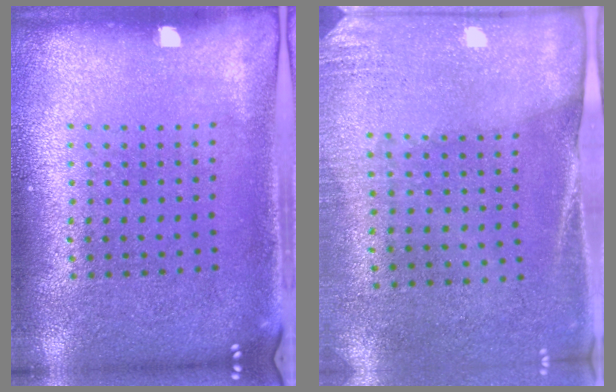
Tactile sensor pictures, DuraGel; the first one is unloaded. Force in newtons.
{"total": 2.7, "press": 2.3, "slide": 1.3}